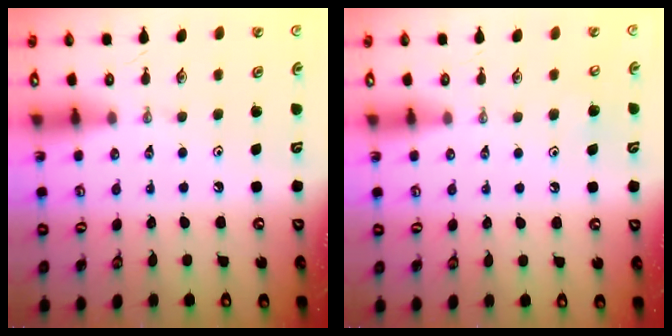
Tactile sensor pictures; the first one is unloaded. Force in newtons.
{"total": 4.4, "press": 4.4, "slide": 0.5}